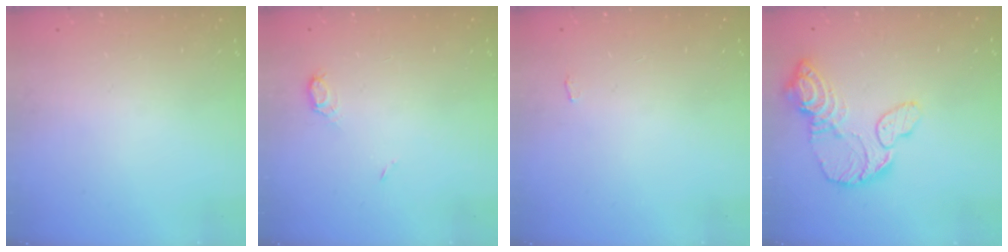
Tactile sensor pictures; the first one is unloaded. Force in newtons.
{"total": 5.0, "press": 5.0, "slide": 0.5}
{"total": 2.8, "press": 2.8, "slide": 0.3}
{"total": 12.9, "press": 12.8, "slide": 1.3}